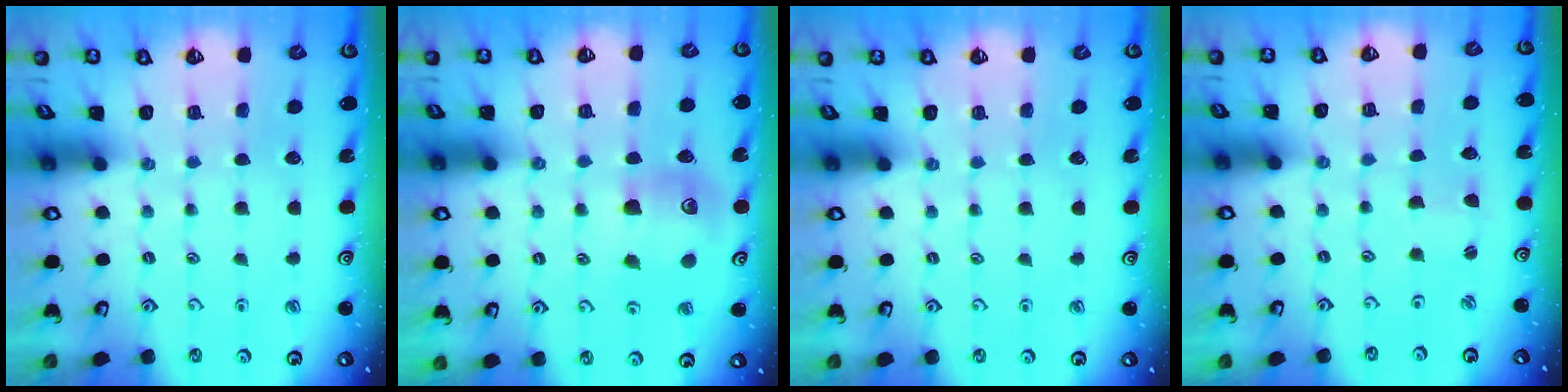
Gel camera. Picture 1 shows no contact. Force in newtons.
{"total": 11.5, "press": 11.5, "slide": 0.8}
{"total": 0.0}
{"total": 1.6, "press": 1.6, "slide": 0.1}